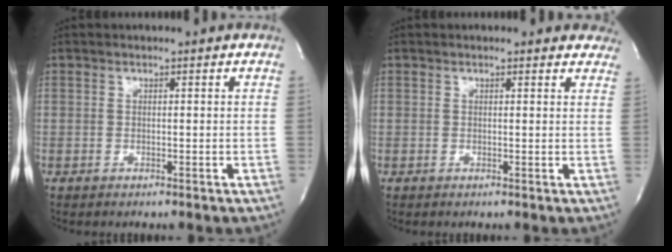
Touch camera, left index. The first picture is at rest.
{"total": 5.3, "force": [4.9, 1.8, 1.1], "torque": [0.005, 0.000, 0.033]}